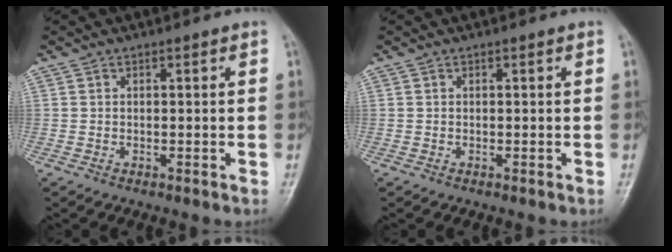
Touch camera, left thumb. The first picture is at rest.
{"total": 0.0}